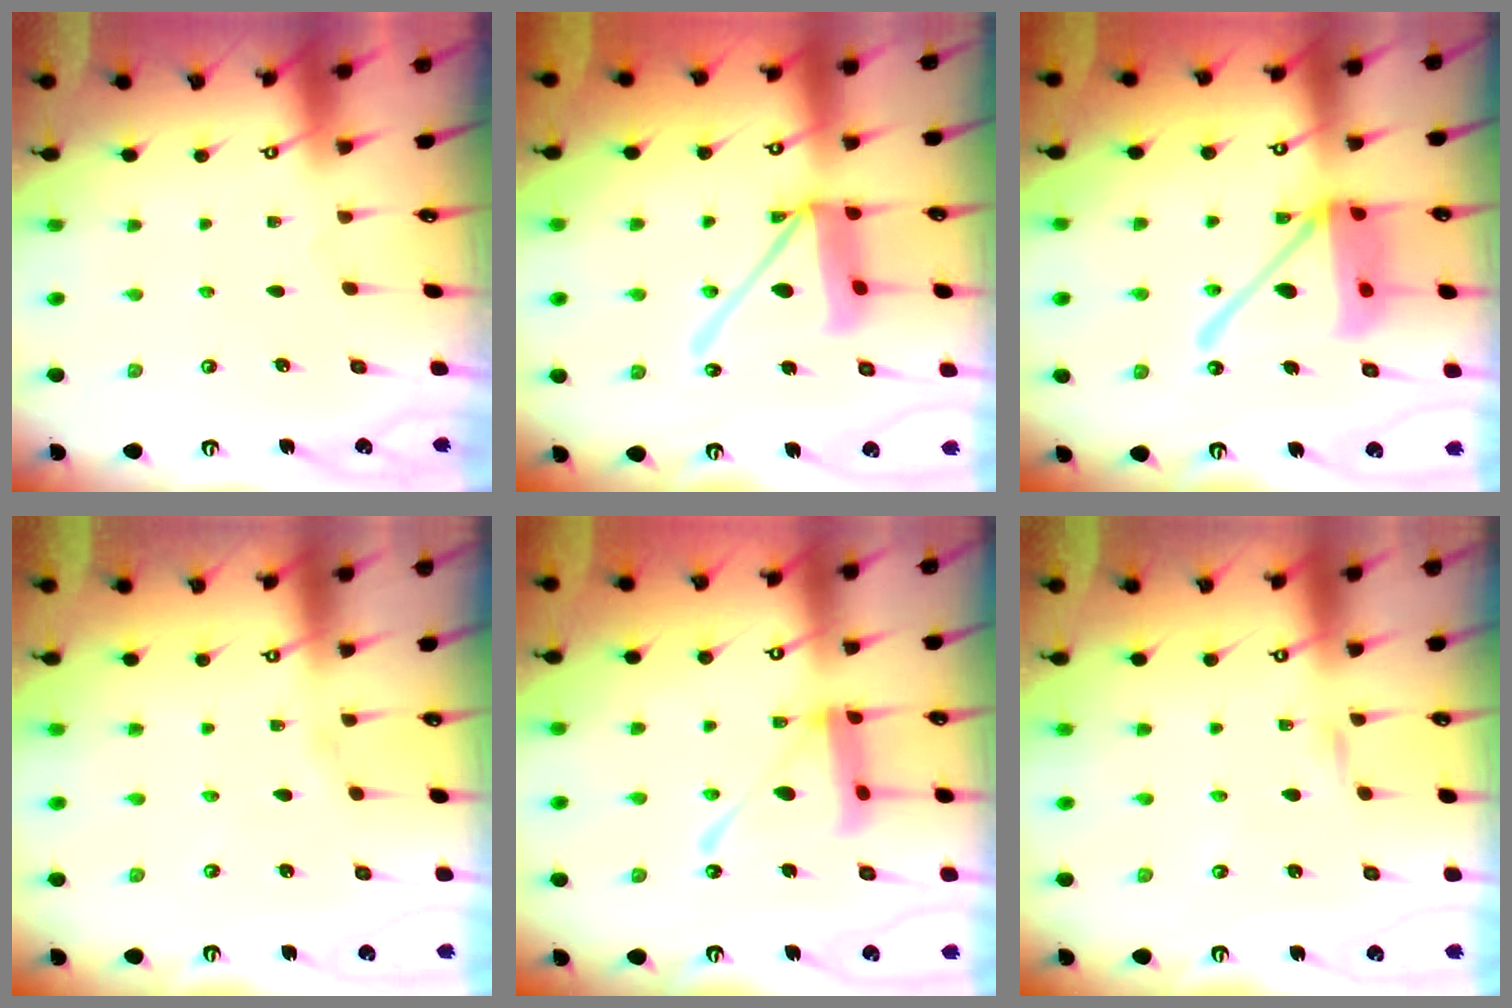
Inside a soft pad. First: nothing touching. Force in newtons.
{"total": 15.7, "press": 15.6, "slide": 1.7}
{"total": 19.4, "press": 19.3, "slide": 2.0}
{"total": 1.9, "press": 1.9, "slide": 0.2}
{"total": 15.0, "press": 14.9, "slide": 1.4}
{"total": 2.4, "press": 2.4, "slide": 0.0}